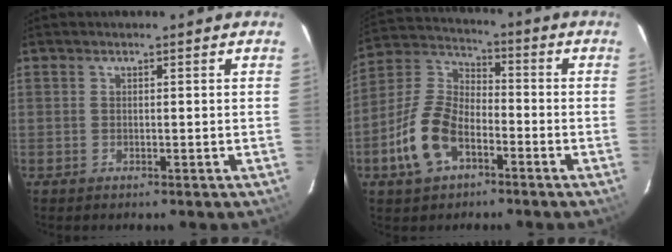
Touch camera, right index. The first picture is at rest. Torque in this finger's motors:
{"motor_torque": [1.14, -0.97, 0.64, 0.15]}